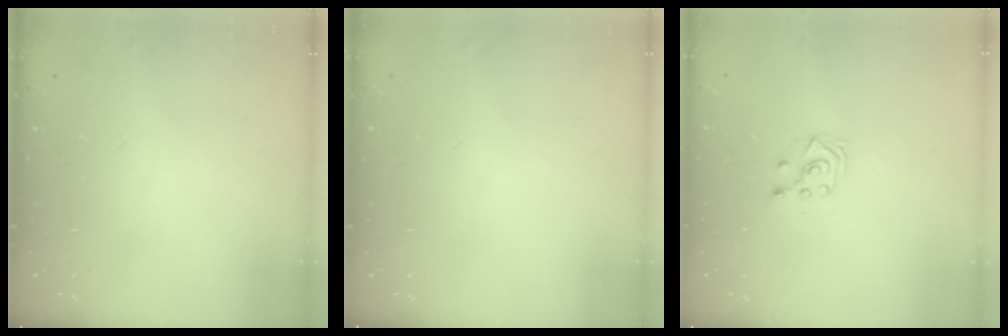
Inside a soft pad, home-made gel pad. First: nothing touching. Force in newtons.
{"total": 0.0}
{"total": 3.4, "press": 3.3, "slide": 0.9}